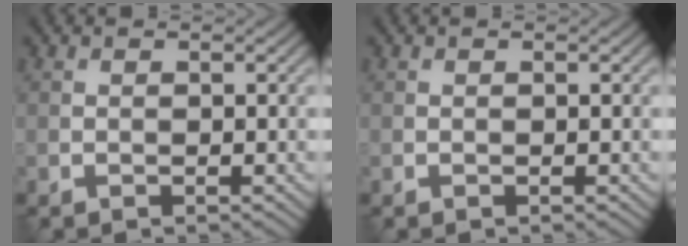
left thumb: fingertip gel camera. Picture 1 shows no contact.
{"total": 0.0}